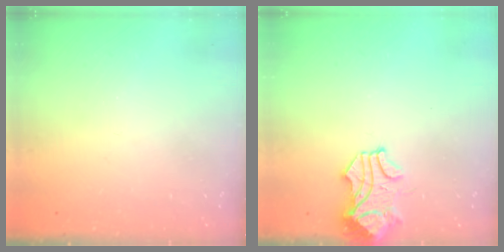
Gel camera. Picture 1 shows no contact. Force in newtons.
{"total": 1.6, "press": 1.4, "slide": 0.8}